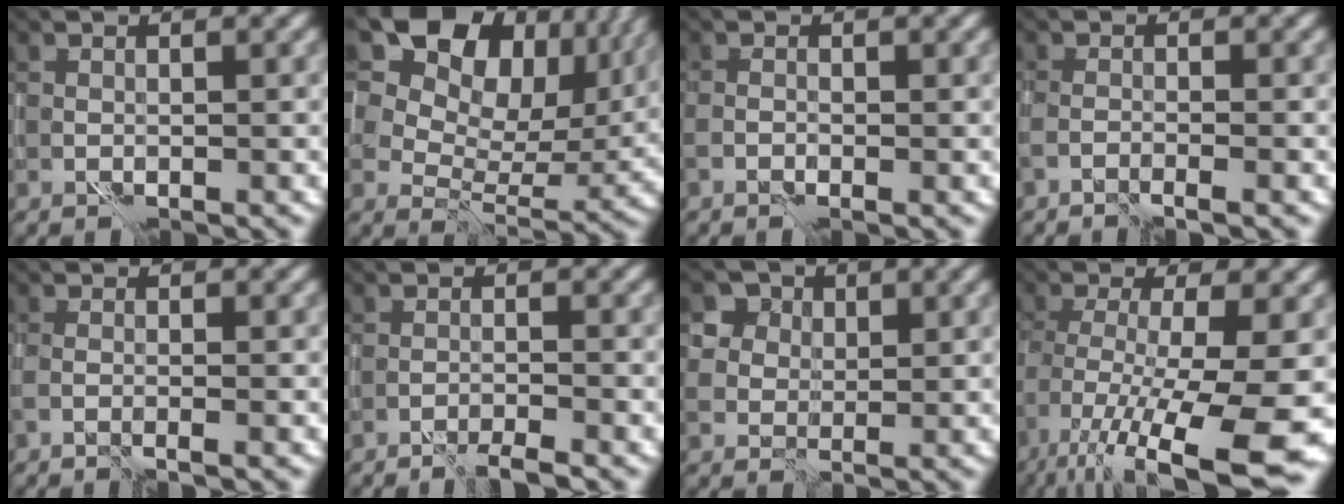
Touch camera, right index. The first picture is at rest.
{"total": 18.3, "force": [9.8, 11.2, 10.7], "torque": [-0.198, 0.067, 0.160]}
{"total": 0.8, "force": [-0.4, 0.4, 0.6], "torque": [-0.013, 0.002, -0.010]}
{"total": 1.4, "force": [-1.1, 0.0, 0.8], "torque": [-0.015, -0.001, -0.026]}
{"total": 1.3, "force": [-0.8, 0.2, 1.0], "torque": [-0.014, -0.002, -0.021]}
{"total": 2.1, "force": [-1.8, 0.0, 1.0], "torque": [-0.015, 0.006, -0.037]}
{"total": 5.3, "force": [2.3, 4.5, 1.9], "torque": [-0.038, 0.009, 0.030]}
{"total": 14.5, "force": [-6.3, 4.4, 12.2], "torque": [-0.220, -0.018, -0.088]}